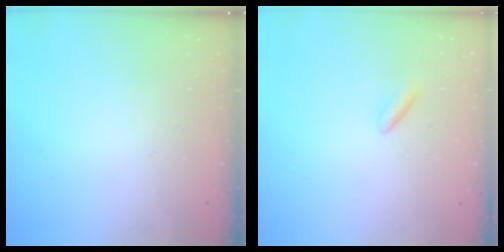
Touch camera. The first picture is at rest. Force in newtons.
{"total": 2.5, "press": 2.2, "slide": 1.2}